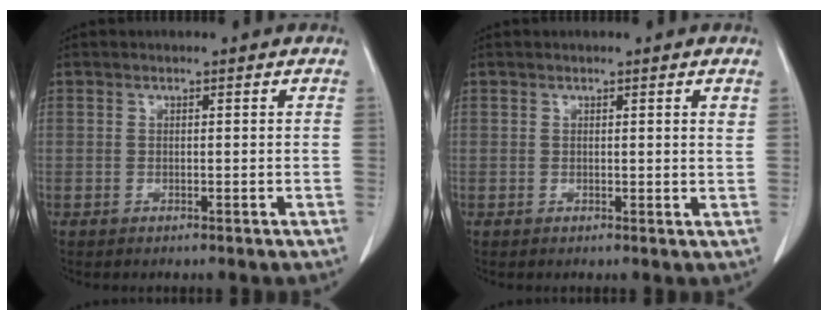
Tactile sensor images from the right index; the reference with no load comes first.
{"total": 1.1, "force": [0.7, 0.0, 0.9], "torque": [-0.010, -0.004, 0.008]}